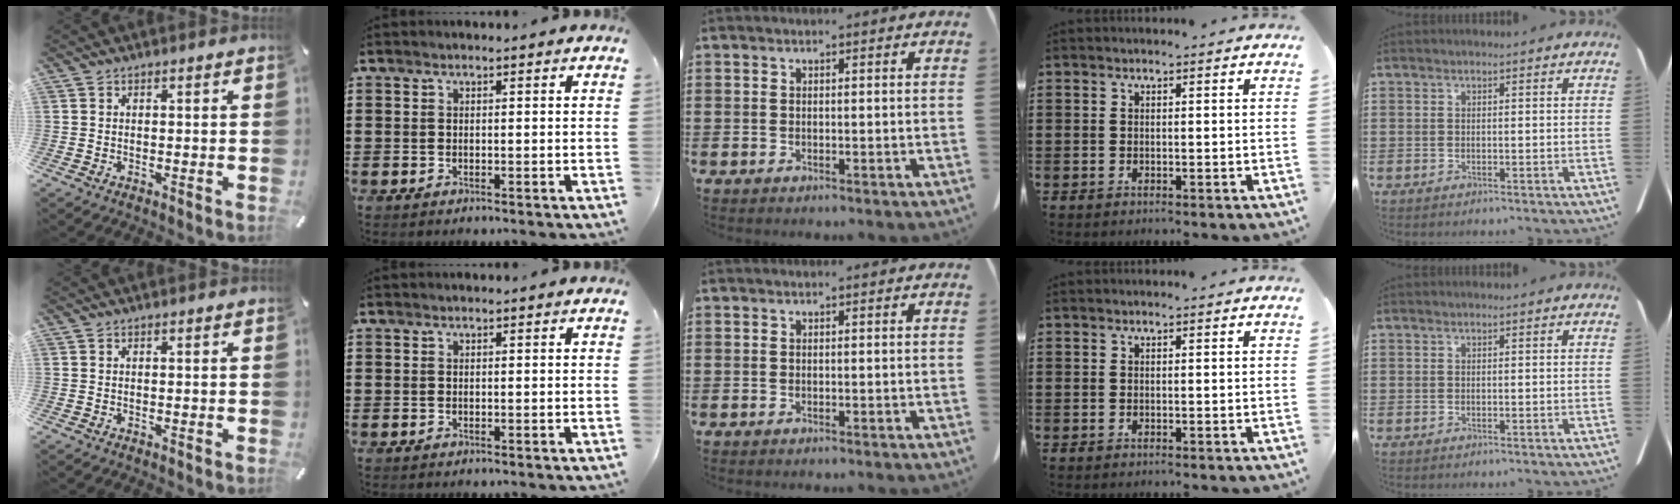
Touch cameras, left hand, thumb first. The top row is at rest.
{}